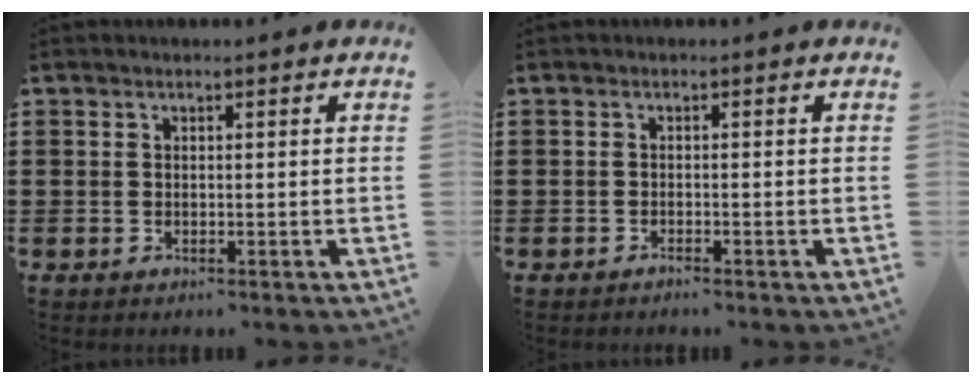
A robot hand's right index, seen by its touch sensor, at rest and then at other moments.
{"total": 0.8, "force": [-0.8, -0.1, 0.1], "torque": [-0.005, -0.002, -0.016]}